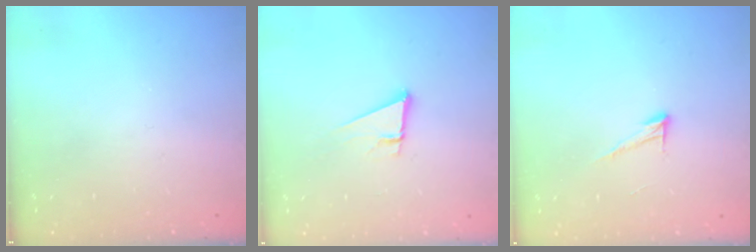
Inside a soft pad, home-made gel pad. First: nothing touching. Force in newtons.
{"total": 3.7, "press": 3.7, "slide": 0.2}
{"total": 7.1, "press": 7.0, "slide": 0.4}